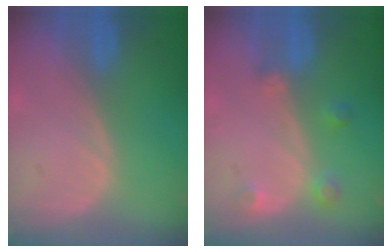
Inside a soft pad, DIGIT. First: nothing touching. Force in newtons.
{"total": 2.8, "press": 2.7, "slide": 0.7}